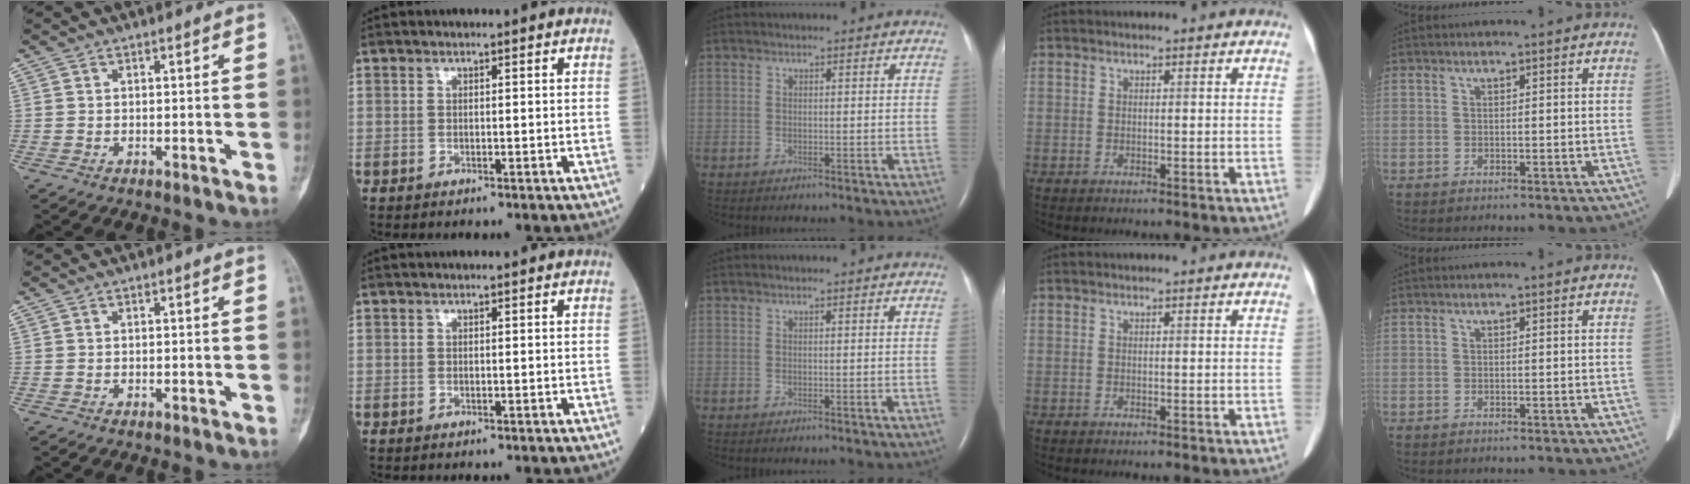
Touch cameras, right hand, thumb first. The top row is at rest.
{}